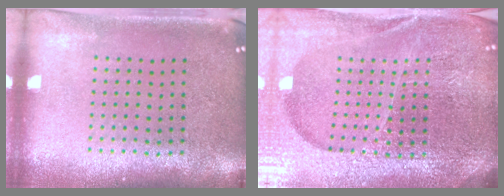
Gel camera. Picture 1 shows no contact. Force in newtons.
{"total": 5.7, "press": 5.1, "slide": 2.6}